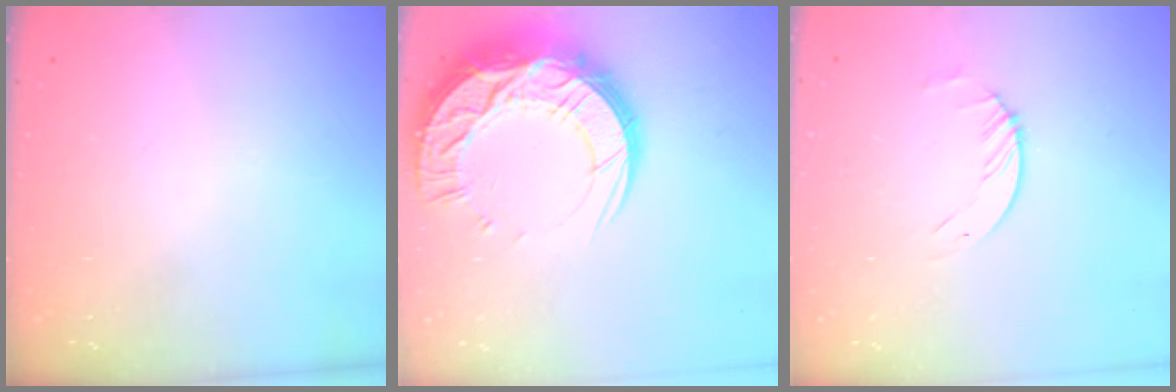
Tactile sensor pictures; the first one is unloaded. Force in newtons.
{"total": 22.3, "press": 22.2, "slide": 1.9}
{"total": 1.6, "press": 1.6, "slide": 0.2}